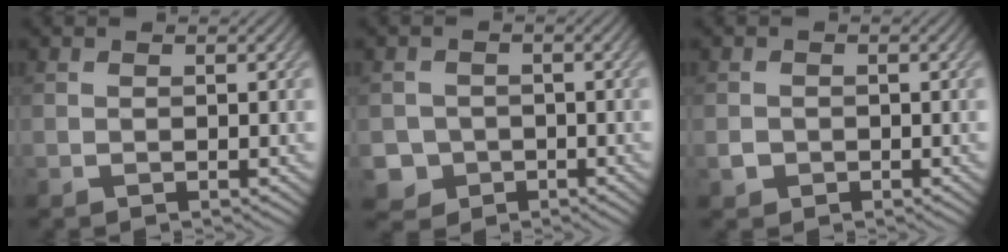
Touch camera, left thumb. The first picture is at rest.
{"total": 3.2, "force": [-1.3, 2.9, 0.5], "torque": [-0.010, -0.008, -0.030]}
{"total": 1.3, "force": [-0.5, 1.1, 0.3], "torque": [-0.005, -0.004, -0.012]}